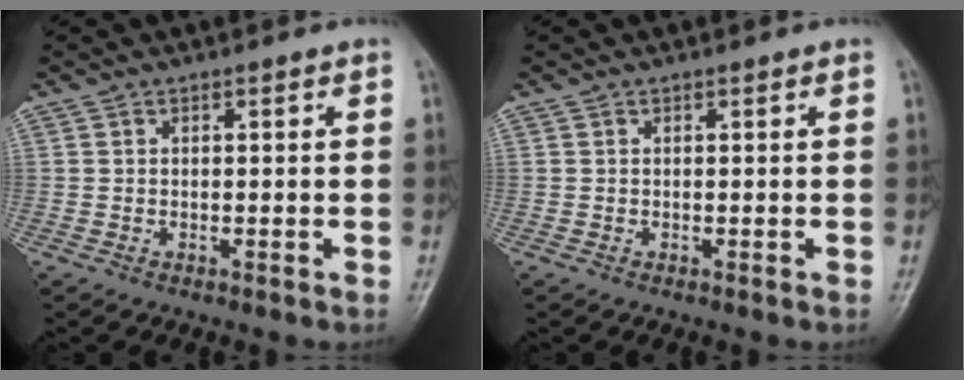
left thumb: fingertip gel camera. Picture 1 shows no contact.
{"total": 0.0}